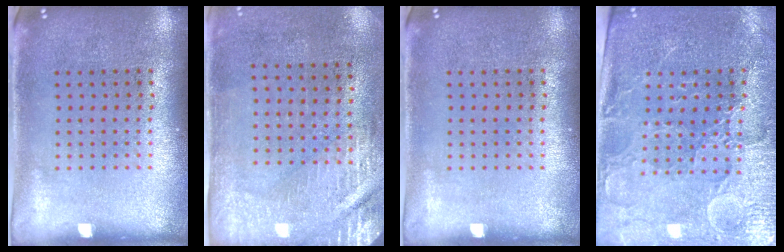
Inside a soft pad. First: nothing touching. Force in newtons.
{"total": 2.9, "press": 2.5, "slide": 1.5}
{"total": 0.0}
{"total": 3.5, "press": 3.3, "slide": 1.2}